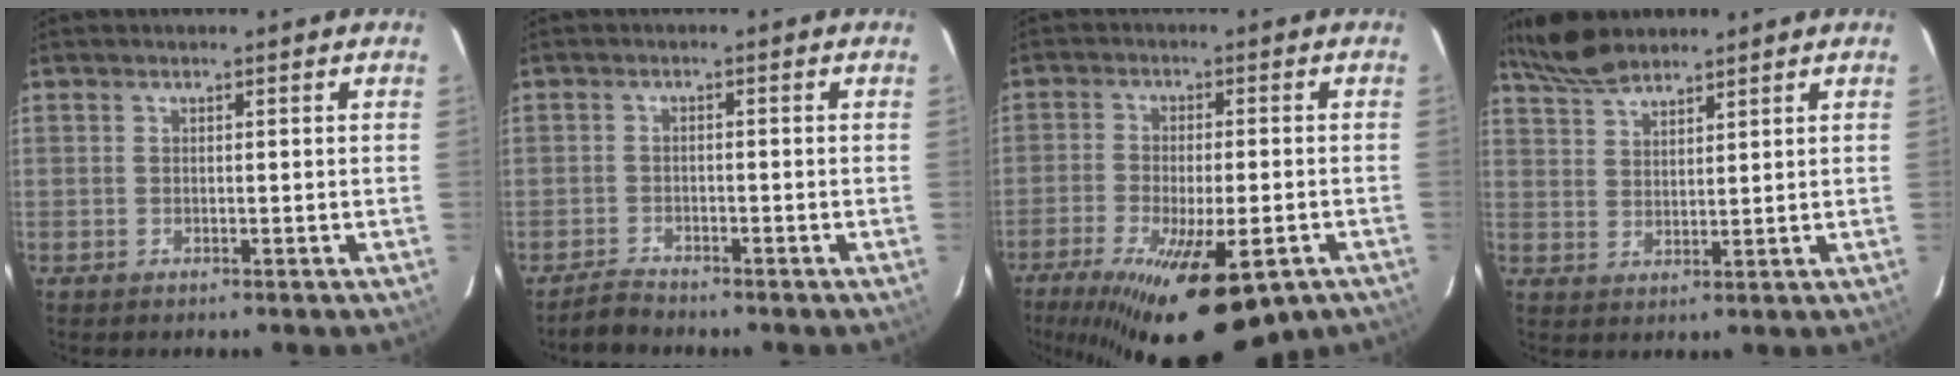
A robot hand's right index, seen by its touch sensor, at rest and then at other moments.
{"total": 2.4, "force": [-2.3, 0.7, 0.1], "torque": [-0.011, 0.003, -0.047]}
{"total": 21.6, "force": [-13.5, 7.5, 15.0], "torque": [-0.286, -0.062, -0.202]}
{"total": 7.0, "force": [6.2, 1.9, 2.7], "torque": [-0.062, 0.019, 0.119]}